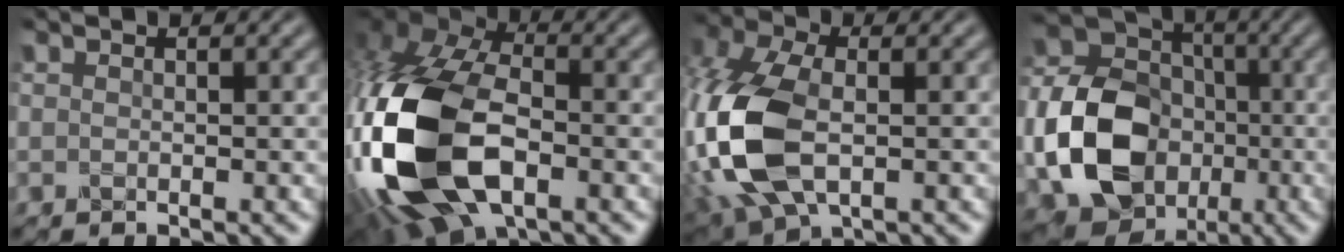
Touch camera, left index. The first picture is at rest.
{"total": 17.1, "force": [-4.3, 10.1, 13.2], "torque": [-0.306, -0.005, -0.098]}
{"total": 12.7, "force": [-2.2, 7.5, 10.1], "torque": [-0.265, -0.012, -0.046]}
{"total": 13.5, "force": [-3.7, 10.8, 7.2], "torque": [-0.149, -0.034, -0.077]}